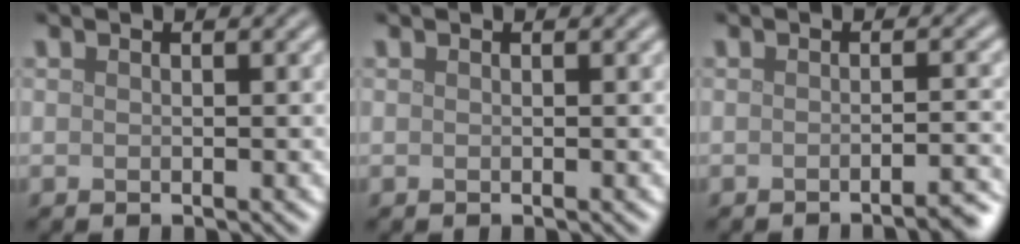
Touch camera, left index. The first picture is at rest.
{"total": 0.0}
{"total": 2.6, "force": [-1.8, 0.5, 1.8], "torque": [-0.013, 0.003, -0.032]}